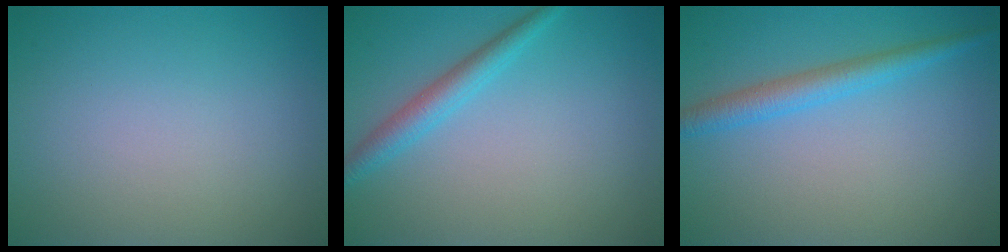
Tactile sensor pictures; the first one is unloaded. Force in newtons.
{"total": 2.5, "press": 2.5, "slide": 0.0}
{"total": 2.8, "press": 2.8, "slide": 0.2}